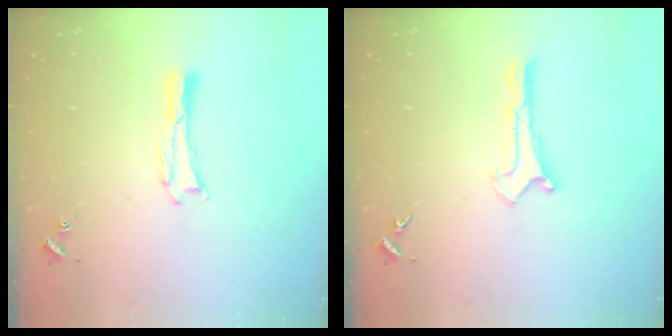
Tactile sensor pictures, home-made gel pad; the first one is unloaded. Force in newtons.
{"total": 0.0}